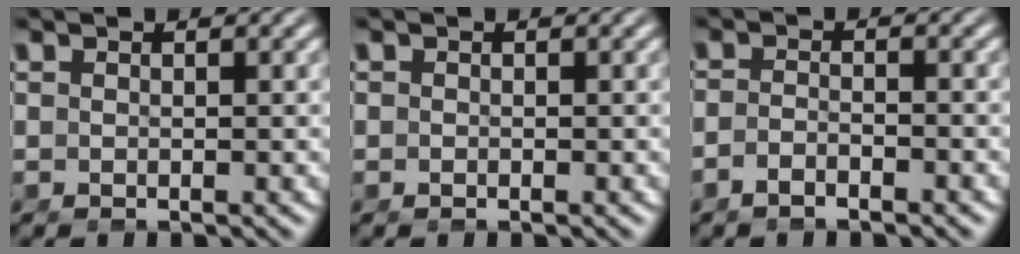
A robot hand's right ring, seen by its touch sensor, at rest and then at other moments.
{"total": 0.0}
{"total": 1.9, "force": [-1.8, 0.1, 0.7], "torque": [-0.015, -0.006, -0.032]}